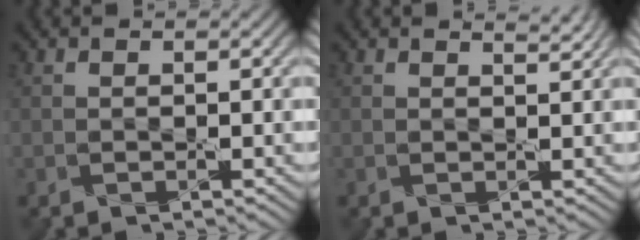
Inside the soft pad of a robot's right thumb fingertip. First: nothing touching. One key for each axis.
{"total": 1.4, "fx": 1.3, "fy": 0.1, "fz": 0.5, "tx": -0.013, "ty": -0.003, "tz": 0.015}